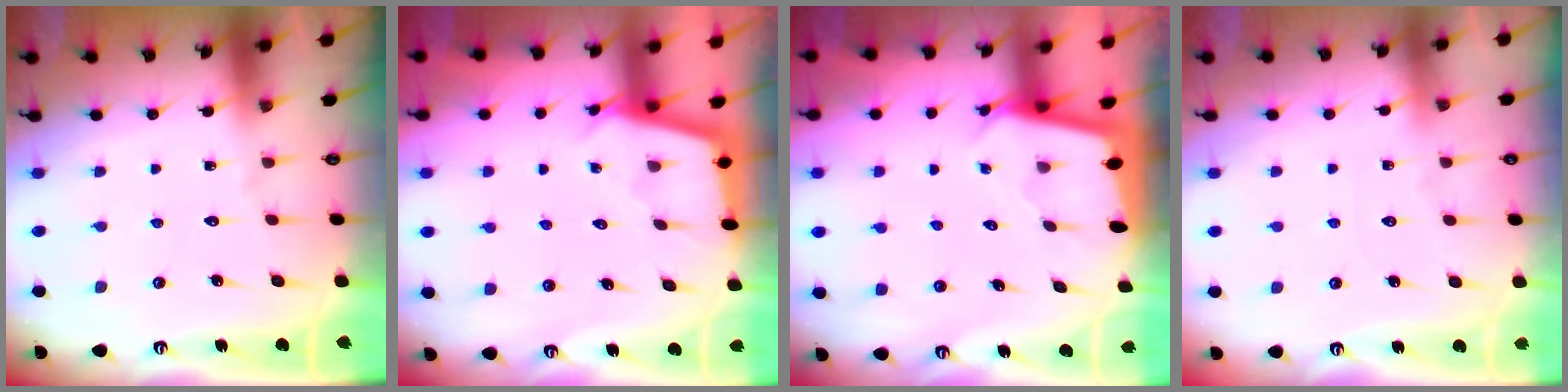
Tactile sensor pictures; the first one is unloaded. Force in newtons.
{"total": 2.9, "press": 2.9, "slide": 0.3}
{"total": 2.4, "press": 2.4, "slide": 0.1}
{"total": 2.4, "press": 2.4, "slide": 0.3}